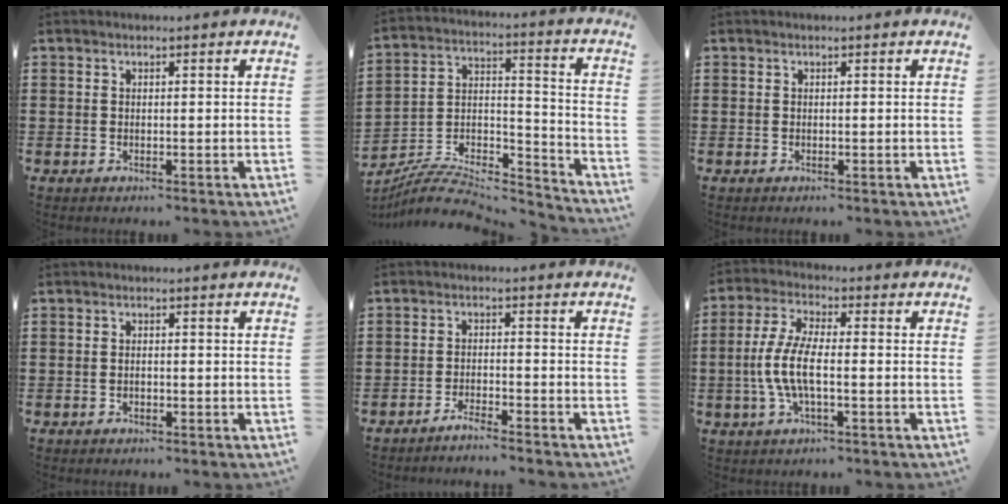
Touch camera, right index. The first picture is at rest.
{"total": 8.3, "force": [-7.6, 2.0, 2.6], "torque": [-0.039, 0.011, -0.149]}
{"total": 0.0}
{"total": 1.0, "force": [-0.3, 0.5, 0.8], "torque": [-0.017, 0.000, -0.005]}
{"total": 2.5, "force": [-2.4, -0.5, 0.5], "torque": [-0.010, 0.003, -0.049]}
{"total": 7.3, "force": [-1.7, 2.6, 6.6], "torque": [-0.156, -0.008, -0.040]}